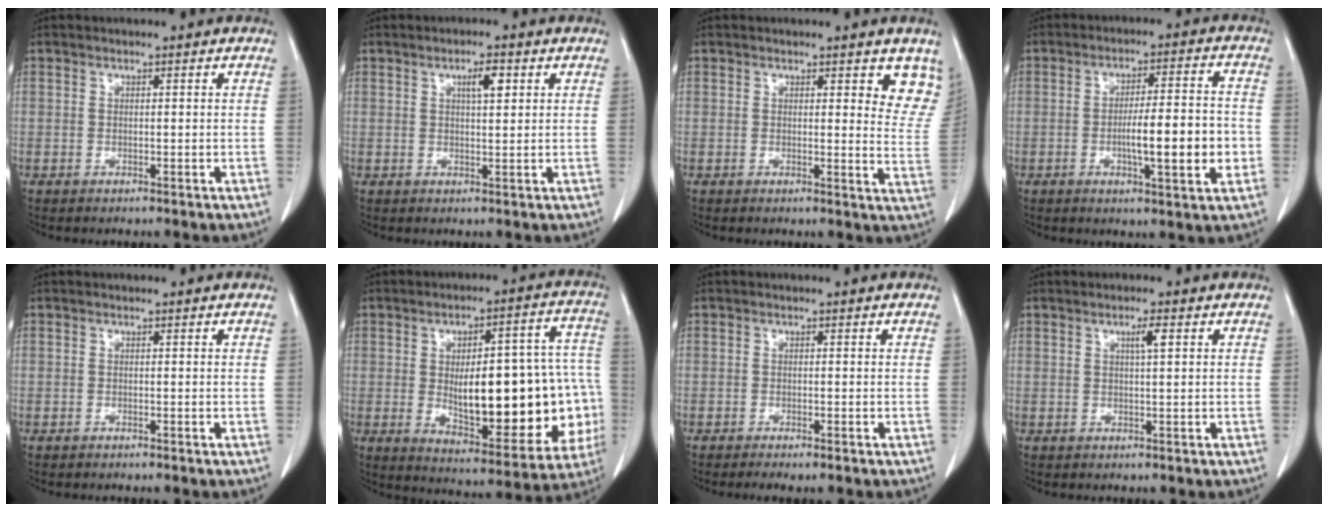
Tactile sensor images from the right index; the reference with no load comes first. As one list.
[{"total": 3.1, "force": [1.2, 0.7, 2.8], "torque": [-0.049, 0.002, 0.019]}, {"total": 6.2, "force": [4.6, 2.0, 3.5], "torque": [-0.023, -0.024, 0.033]}, {"total": 10.6, "force": [-2.3, 1.3, 10.2], "torque": [-0.161, 0.007, -0.032]}, {"total": 0.0}, {"total": 24.3, "force": [-2.9, 8.2, 22.8], "torque": [-0.250, 0.038, -0.007]}, {"total": 2.4, "force": [-1.9, 0.2, 1.5], "torque": [-0.017, -0.005, -0.026]}, {"total": 2.0, "force": [0.6, 0.0, 1.8], "torque": [-0.036, 0.002, 0.011]}]